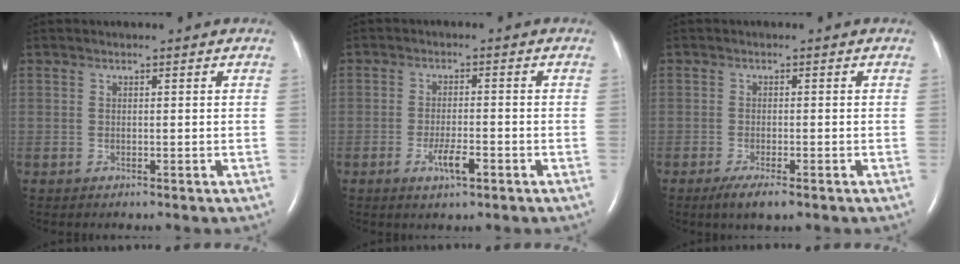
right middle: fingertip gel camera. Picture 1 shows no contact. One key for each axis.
{"total": 3.9, "fx": -1.9, "fy": 0.8, "fz": 3.3, "tx": -0.064, "ty": -0.002, "tz": -0.033}
{"total": 3.7, "fx": -2.4, "fy": 0.7, "fz": 2.8, "tx": -0.052, "ty": -0.009, "tz": -0.039}